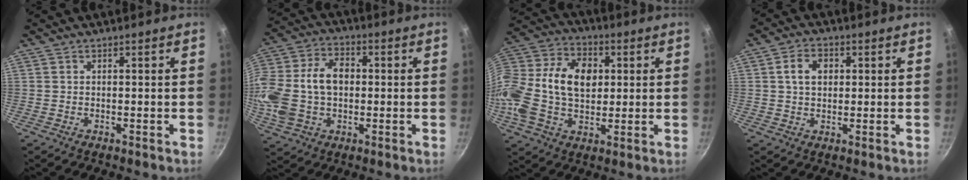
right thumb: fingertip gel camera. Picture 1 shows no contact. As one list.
[{"total": 20.1, "force": [0.3, 14.2, 14.3], "torque": [-0.299, 0.036, 0.004]}, {"total": 21.7, "force": [2.0, 14.7, 15.8], "torque": [-0.302, 0.031, 0.023]}, {"total": 5.6, "force": [1.2, 4.1, 3.7], "torque": [-0.046, 0.007, 0.017]}]